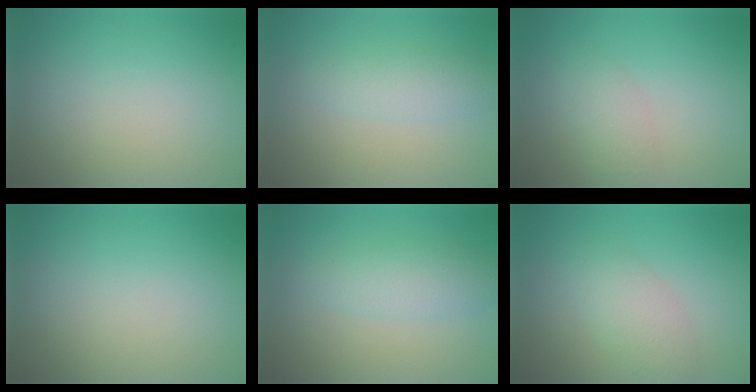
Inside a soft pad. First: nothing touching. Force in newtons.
{"total": 2.4, "press": 2.4, "slide": 0.0}
{"total": 1.9, "press": 1.9, "slide": 0.1}
{"total": 0.0}
{"total": 2.9, "press": 2.9, "slide": 0.1}
{"total": 2.8, "press": 2.8, "slide": 0.1}